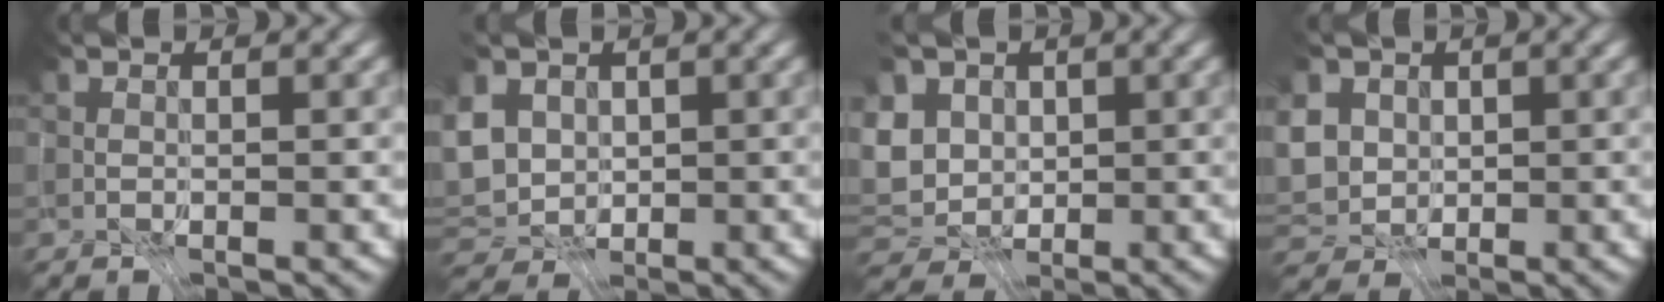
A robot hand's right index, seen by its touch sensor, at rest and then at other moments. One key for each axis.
{"total": 2.9, "fx": -0.4, "fy": 1.9, "fz": 2.2, "tx": -0.043, "ty": -0.004, "tz": -0.009}
{"total": 4.5, "fx": 0.3, "fy": 3.2, "fz": 3.2, "tx": -0.050, "ty": 0.007, "tz": -0.009}
{"total": 3.4, "fx": 0.0, "fy": 2.6, "fz": 2.2, "tx": -0.045, "ty": 0.000, "tz": -0.008}